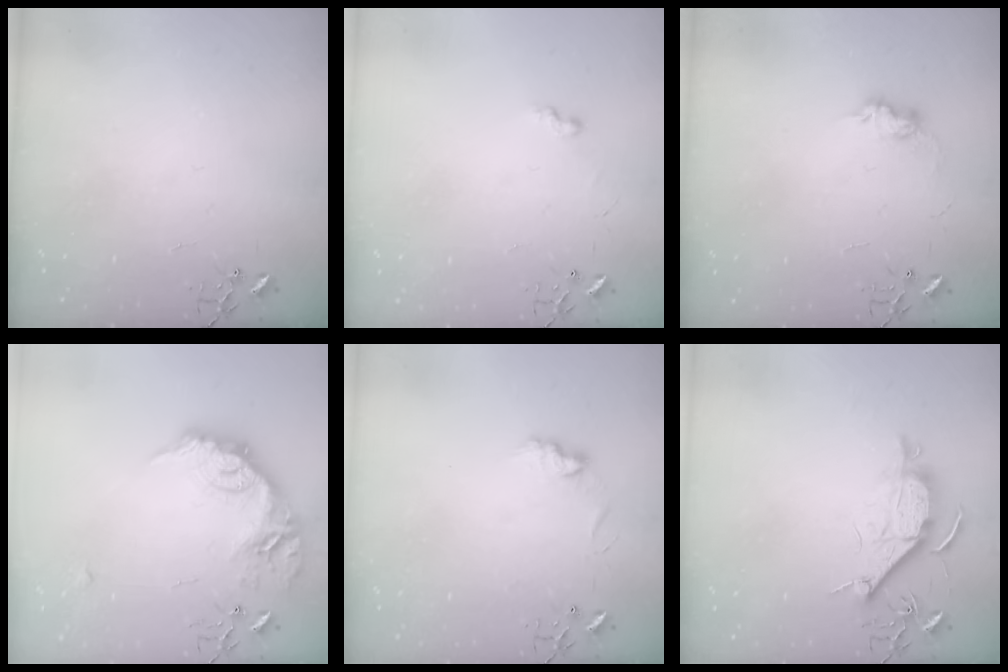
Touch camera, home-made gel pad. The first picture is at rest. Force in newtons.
{"total": 5.2, "press": 5.2, "slide": 0.4}
{"total": 7.4, "press": 7.4, "slide": 0.4}
{"total": 20.9, "press": 20.9, "slide": 1.2}
{"total": 7.6, "press": 7.6, "slide": 0.7}
{"total": 9.3, "press": 9.2, "slide": 1.1}